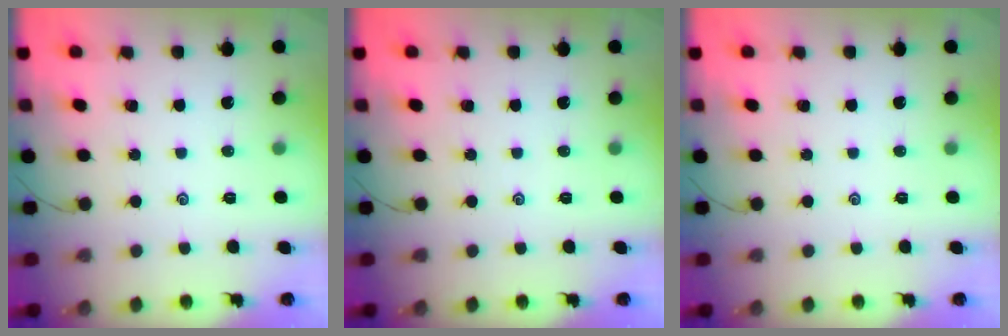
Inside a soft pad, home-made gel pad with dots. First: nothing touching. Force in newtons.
{"total": 0.0}
{"total": 0.0}